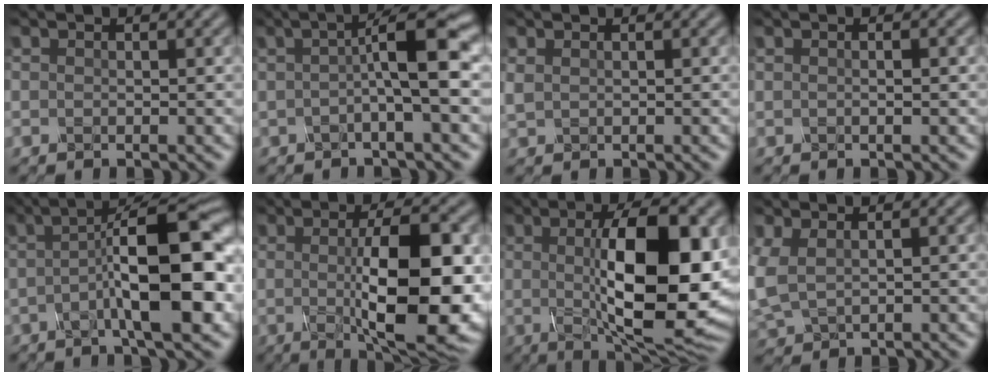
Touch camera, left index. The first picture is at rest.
{"total": 5.8, "force": [0.3, 1.0, 5.7], "torque": [-0.087, 0.013, -0.003]}
{"total": 0.9, "force": [0.5, 0.4, 0.5], "torque": [-0.017, 0.001, 0.014]}
{"total": 1.0, "force": [0.1, 0.3, 1.0], "torque": [-0.012, -0.006, 0.002]}
{"total": 11.1, "force": [-1.0, 2.7, 10.7], "torque": [-0.143, 0.017, -0.025]}
{"total": 12.4, "force": [-0.4, 3.6, 11.8], "torque": [-0.168, -0.010, -0.003]}
{"total": 13.6, "force": [0.4, 4.3, 12.9], "torque": [-0.176, -0.003, 0.003]}
{"total": 3.7, "force": [0.7, 2.2, 2.9], "torque": [-0.087, 0.001, 0.020]}